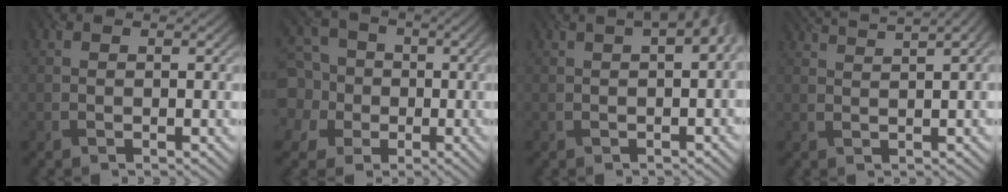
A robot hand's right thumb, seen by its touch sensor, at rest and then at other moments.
{"total": 8.0, "force": [-0.7, 7.7, 2.2], "torque": [-0.088, 0.000, -0.035]}
{"total": 5.7, "force": [1.1, 2.5, 5.0], "torque": [-0.044, 0.019, 0.006]}
{"total": 5.2, "force": [3.8, 0.7, 3.6], "torque": [-0.061, 0.026, 0.055]}